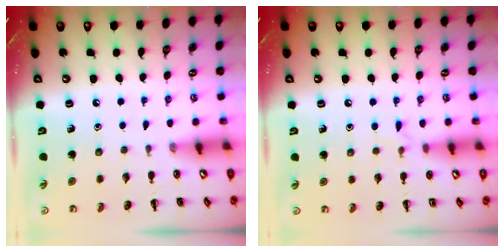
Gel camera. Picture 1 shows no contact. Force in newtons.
{"total": 5.3, "press": 5.0, "slide": 1.8}